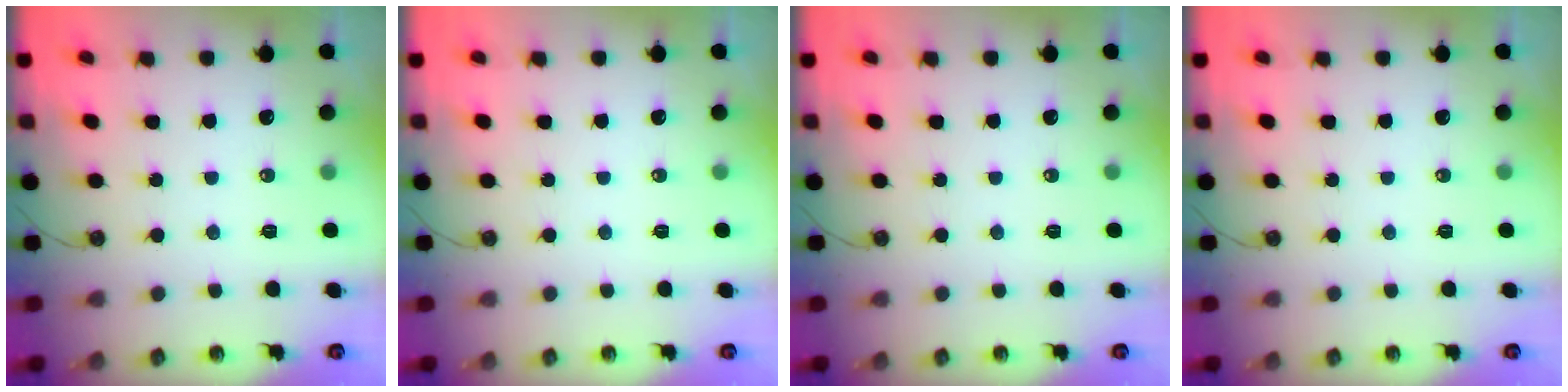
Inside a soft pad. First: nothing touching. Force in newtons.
{"total": 0.0}
{"total": 0.0}
{"total": 0.0}